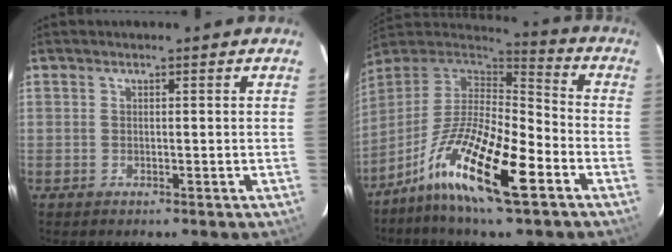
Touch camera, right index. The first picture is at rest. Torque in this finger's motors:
{"motor_torque": [1.09, -1.05, 1.05, 0.21]}